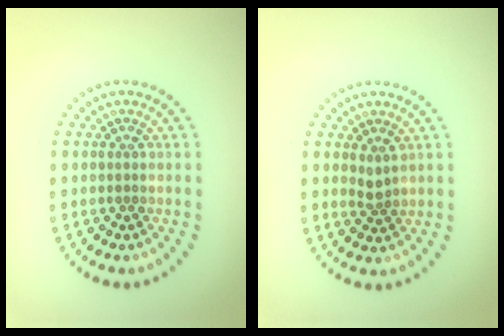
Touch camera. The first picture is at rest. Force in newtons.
{"total": 1.3, "press": 1.0, "slide": 0.7}